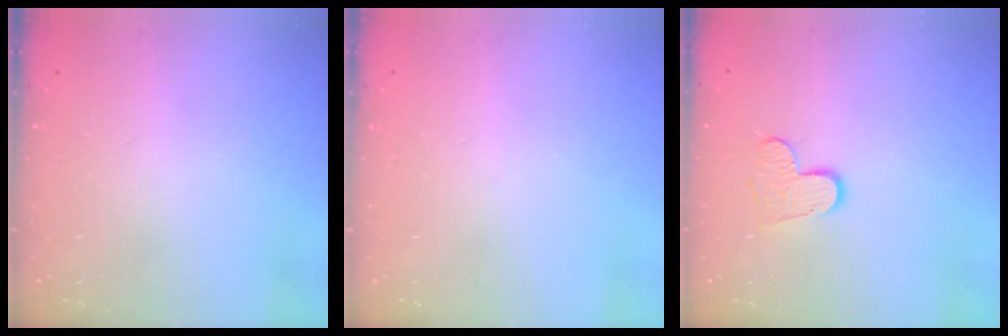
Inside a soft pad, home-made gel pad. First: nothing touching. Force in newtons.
{"total": 0.0}
{"total": 8.3, "press": 8.3, "slide": 0.5}